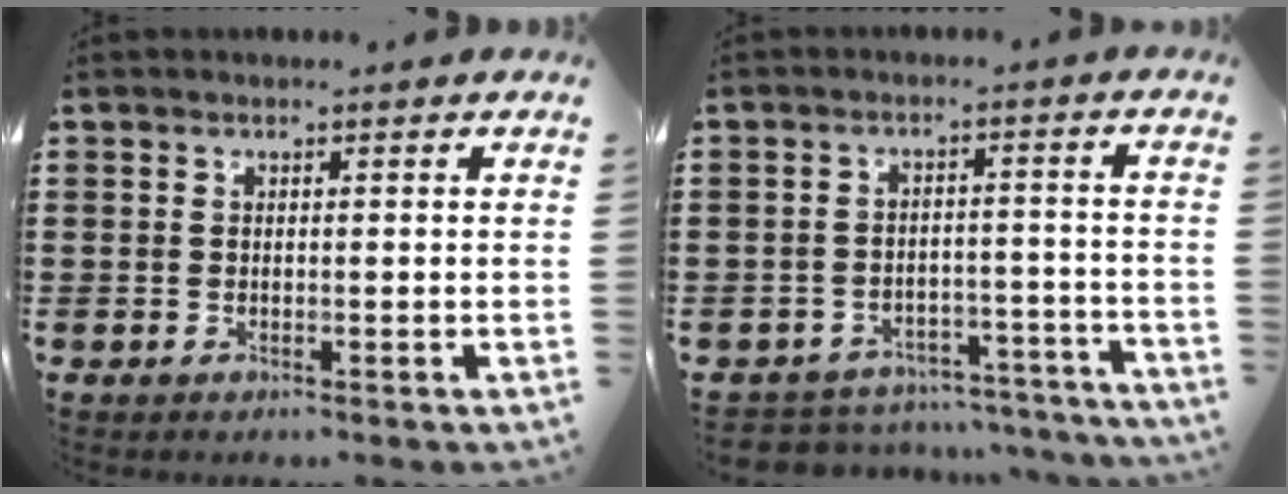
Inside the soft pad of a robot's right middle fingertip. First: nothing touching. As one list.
[{"total": 4.6, "force": [-4.5, 0.6, 0.1], "torque": [-0.004, 0.010, -0.096]}]